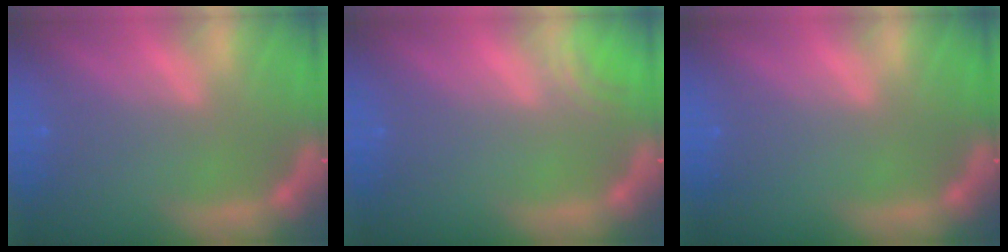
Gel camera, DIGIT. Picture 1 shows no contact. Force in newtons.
{"total": 1.5}
{"total": 0.0}